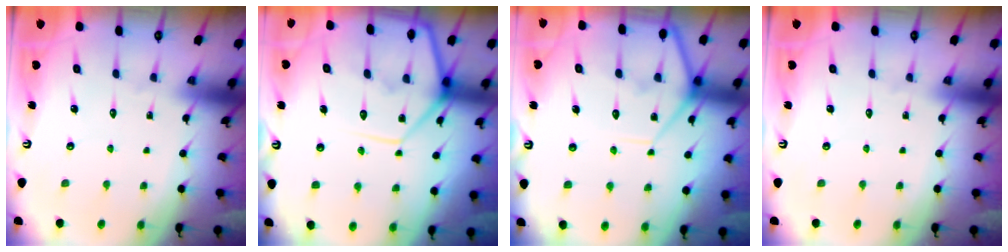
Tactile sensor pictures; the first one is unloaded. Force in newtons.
{"total": 14.7, "press": 14.6, "slide": 1.5}
{"total": 10.3, "press": 10.2, "slide": 1.1}
{"total": 0.0}